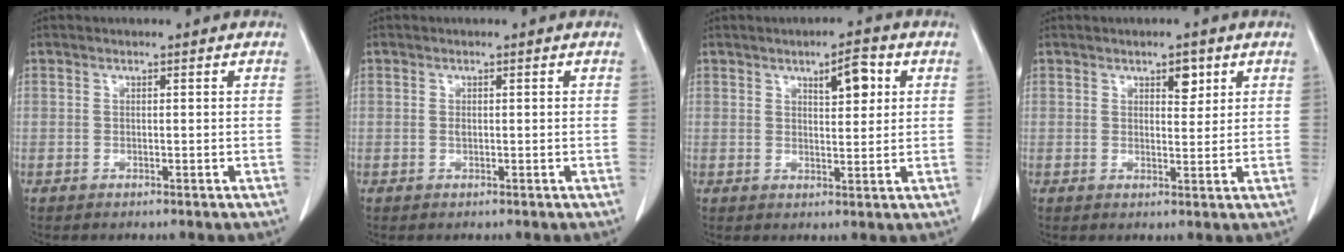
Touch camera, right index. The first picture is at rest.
{"total": 0.6, "force": [0.0, 0.3, 0.6], "torque": [-0.014, -0.001, 0.002]}
{"total": 4.8, "force": [2.0, 1.4, 4.1], "torque": [-0.064, 0.002, 0.032]}
{"total": 2.9, "force": [1.6, 1.3, 2.0], "torque": [-0.027, -0.003, 0.025]}